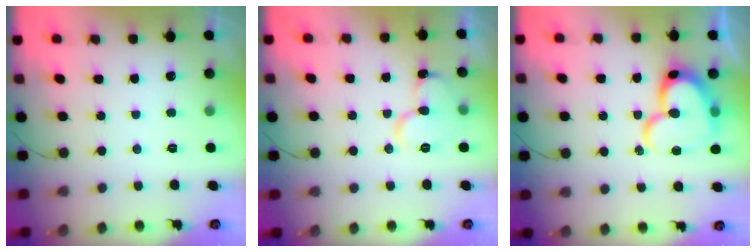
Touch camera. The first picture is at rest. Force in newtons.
{"total": 11.9, "press": 11.8, "slide": 1.2}
{"total": 18.4, "press": 18.3, "slide": 1.9}